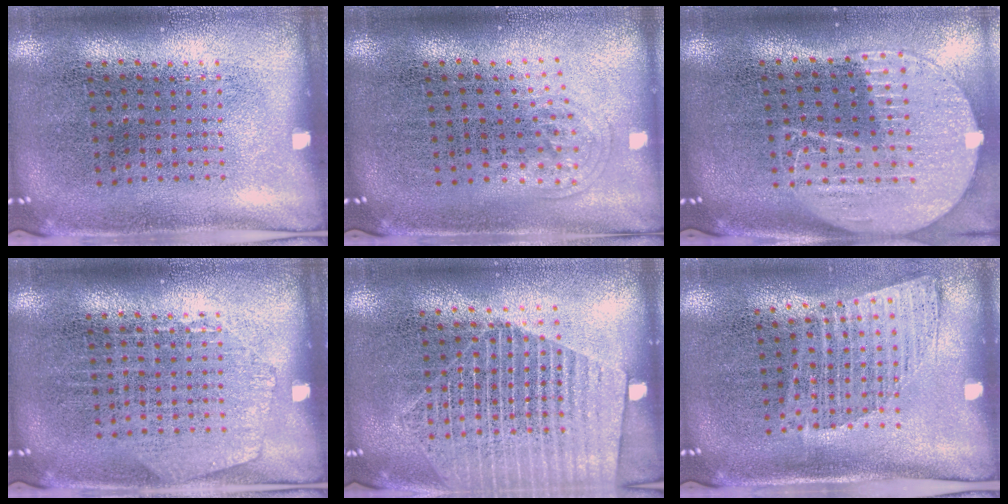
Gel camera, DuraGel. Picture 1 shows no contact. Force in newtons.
{"total": 1.0, "press": 0.6, "slide": 0.8}
{"total": 2.2, "press": 1.9, "slide": 1.0}
{"total": 1.0, "press": 1.0, "slide": 0.1}
{"total": 1.8, "press": 1.6, "slide": 0.9}
{"total": 1.2, "press": 1.0, "slide": 0.7}